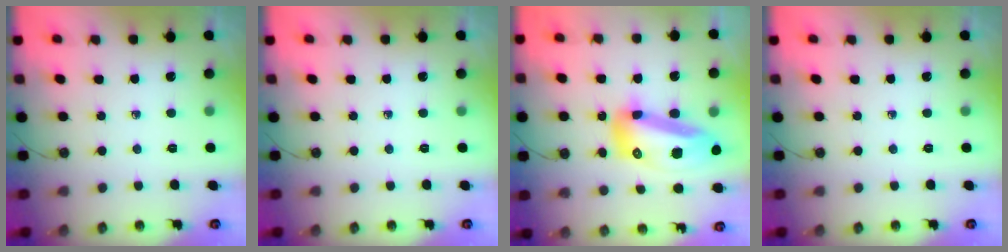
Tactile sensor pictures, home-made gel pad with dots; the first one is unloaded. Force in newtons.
{"total": 0.0}
{"total": 19.0, "press": 18.8, "slide": 2.4}
{"total": 0.0}